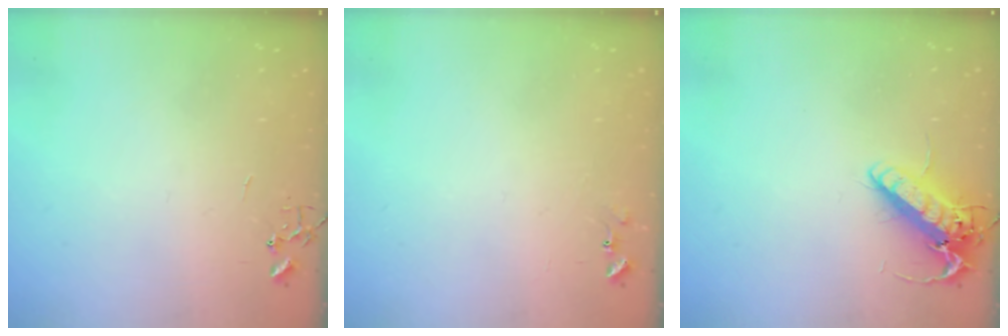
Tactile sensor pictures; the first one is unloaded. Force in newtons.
{"total": 6.0, "press": 5.9, "slide": 0.6}
{"total": 13.5, "press": 13.2, "slide": 2.7}